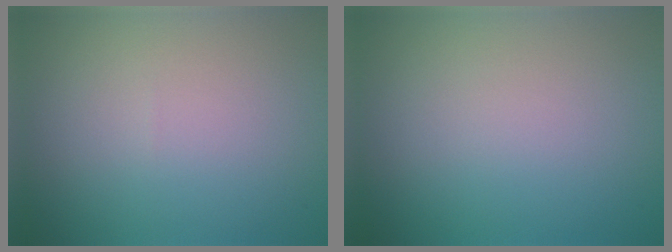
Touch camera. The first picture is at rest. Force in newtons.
{"total": 0.0}